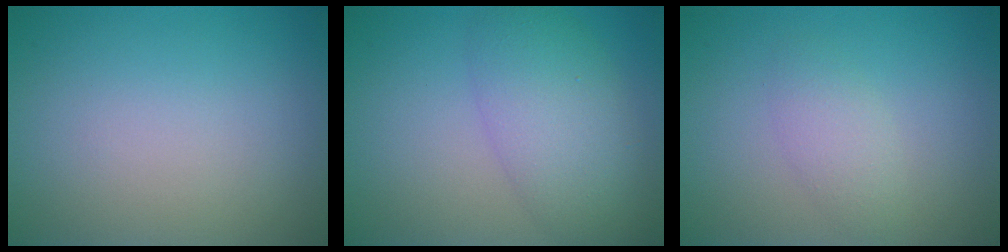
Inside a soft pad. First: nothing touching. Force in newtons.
{"total": 5.1, "press": 5.1, "slide": 0.1}
{"total": 1.7, "press": 1.7, "slide": 0.1}